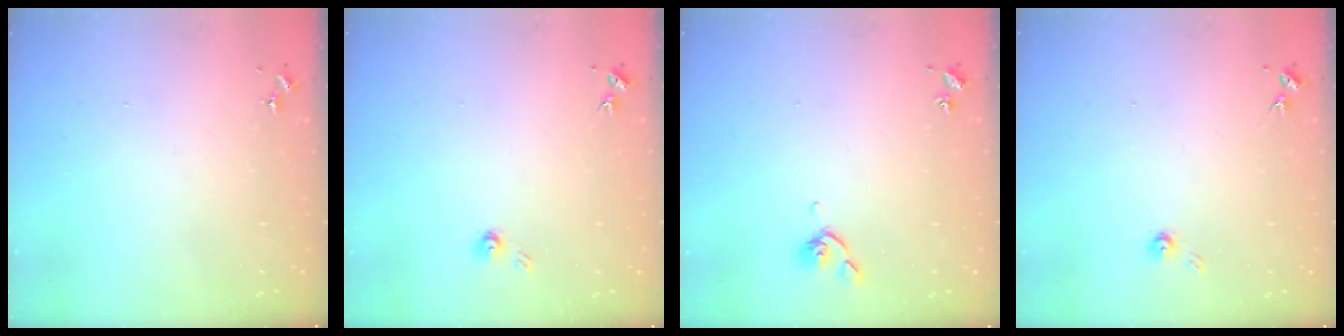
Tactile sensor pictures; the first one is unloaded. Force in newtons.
{"total": 3.9, "press": 3.8, "slide": 0.4}
{"total": 4.6, "press": 4.5, "slide": 1.0}
{"total": 4.0, "press": 3.9, "slide": 0.4}